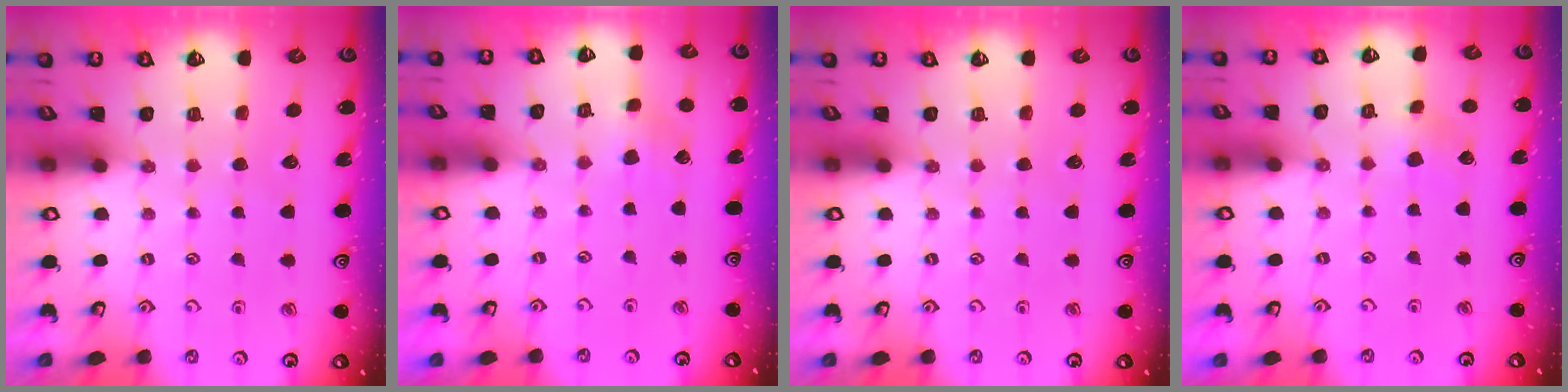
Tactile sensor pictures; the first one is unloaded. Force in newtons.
{"total": 2.5, "press": 2.4, "slide": 0.3}
{"total": 0.0}
{"total": 2.5, "press": 2.4, "slide": 0.6}